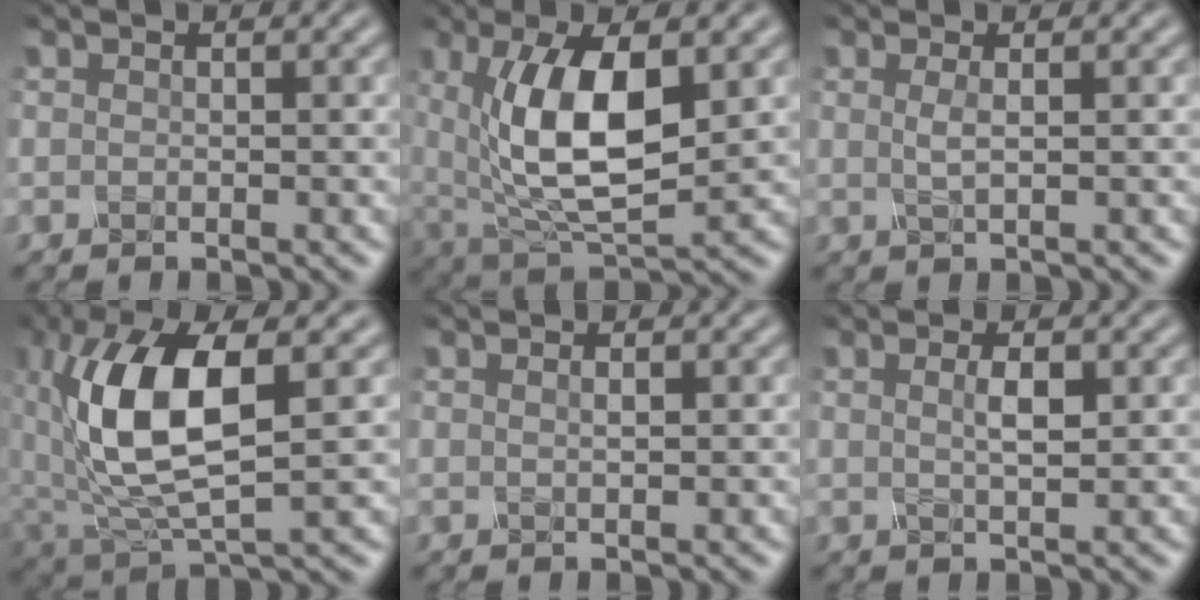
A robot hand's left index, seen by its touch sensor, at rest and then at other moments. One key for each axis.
{"total": 10.2, "fx": 1.7, "fy": 4.4, "fz": 9.1, "tx": -0.166, "ty": -0.002, "tz": 0.030}
{"total": 1.4, "fx": 0.4, "fy": 0.4, "fz": 1.3, "tx": -0.024, "ty": 0.000, "tz": 0.004}
{"total": 10.6, "fx": 1.6, "fy": 4.7, "fz": 9.3, "tx": -0.194, "ty": 0.004, "tz": 0.031}
{"total": 0.7, "fx": 0.3, "fy": 0.2, "fz": 0.6, "tx": -0.009, "ty": 0.002, "tz": 0.005}
{"total": 2.0, "fx": 0.6, "fy": 0.4, "fz": 1.9, "tx": -0.035, "ty": 0.002, "tz": 0.010}